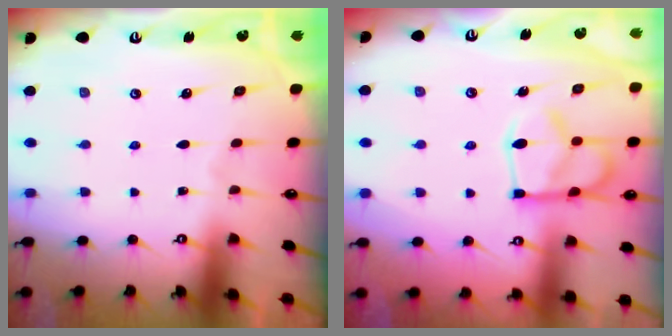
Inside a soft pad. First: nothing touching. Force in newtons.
{"total": 7.3, "press": 7.1, "slide": 1.7}